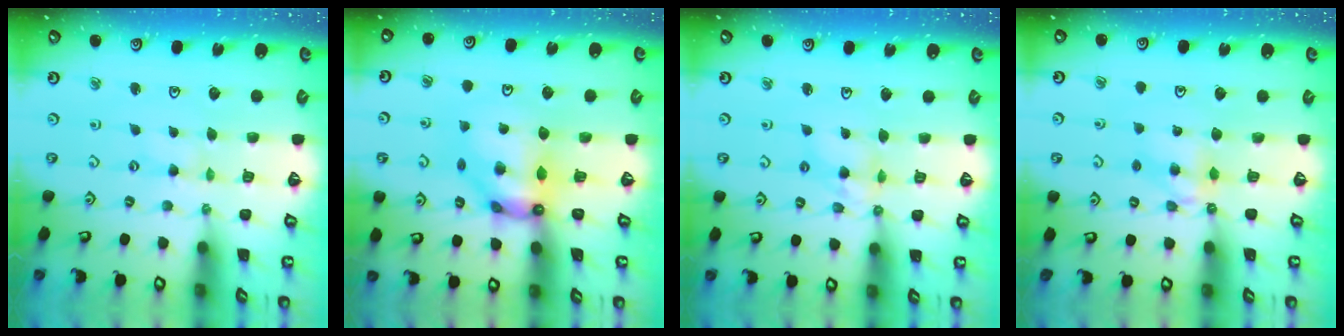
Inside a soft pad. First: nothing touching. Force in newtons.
{"total": 10.3, "press": 10.2, "slide": 1.3}
{"total": 6.0, "press": 6.0, "slide": 0.5}
{"total": 4.9, "press": 4.8, "slide": 0.8}